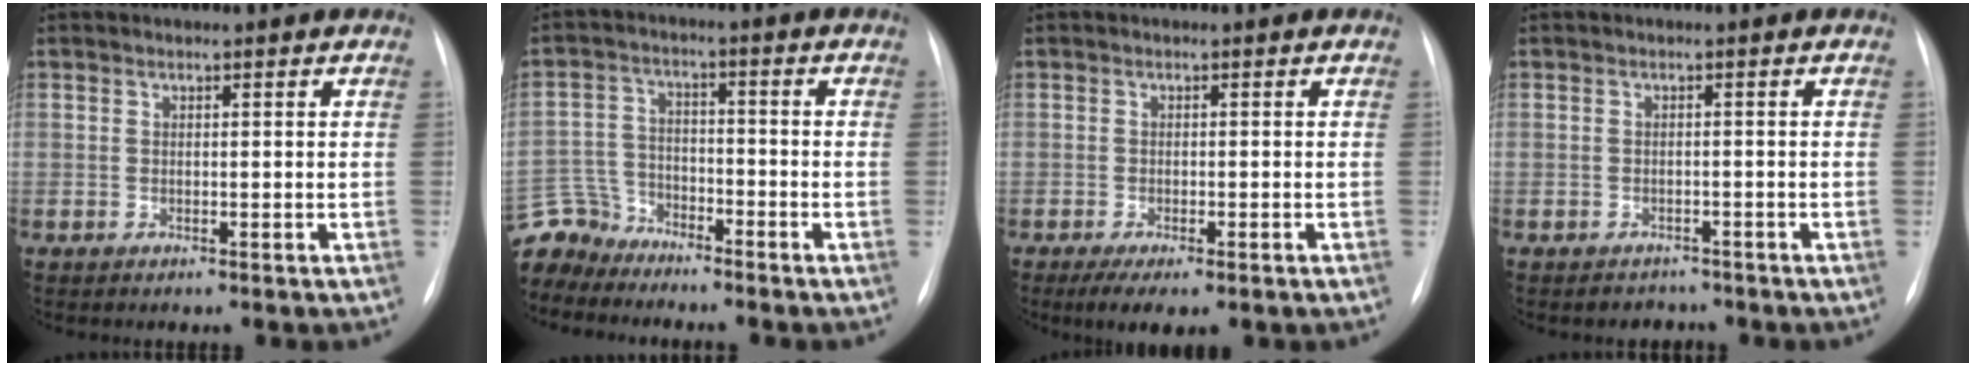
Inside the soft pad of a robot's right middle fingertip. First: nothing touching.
{"total": 8.1, "force": [-7.6, 2.9, -0.6], "torque": [0.001, 0.013, -0.154]}
{"total": 5.1, "force": [-3.1, 1.4, 3.8], "torque": [-0.058, -0.013, -0.043]}
{"total": 2.1, "force": [-1.8, 1.1, -0.3], "torque": [0.000, 0.004, -0.023]}